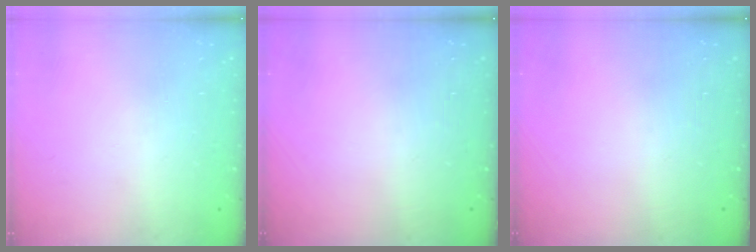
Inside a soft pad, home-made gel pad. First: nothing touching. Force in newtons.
{"total": 0.0}
{"total": 0.0}